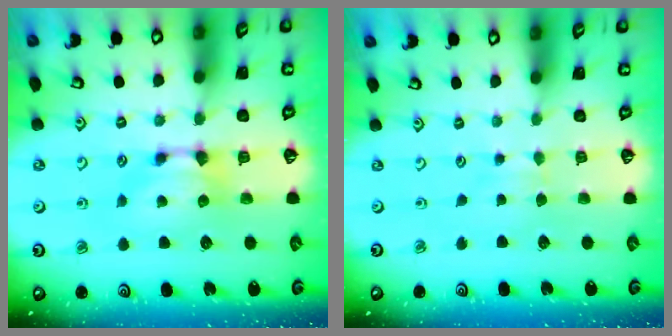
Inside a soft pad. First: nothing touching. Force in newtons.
{"total": 2.9, "press": 2.8, "slide": 0.4}